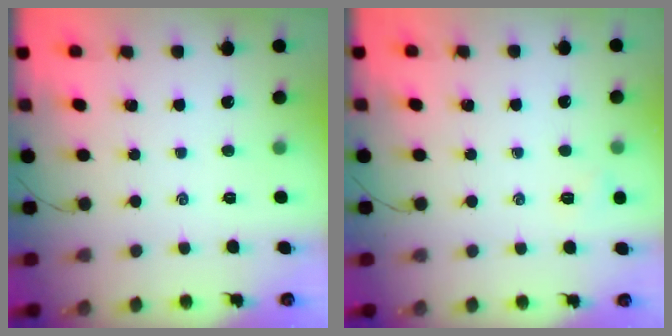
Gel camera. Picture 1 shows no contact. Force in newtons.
{"total": 4.5, "press": 4.4, "slide": 1.0}